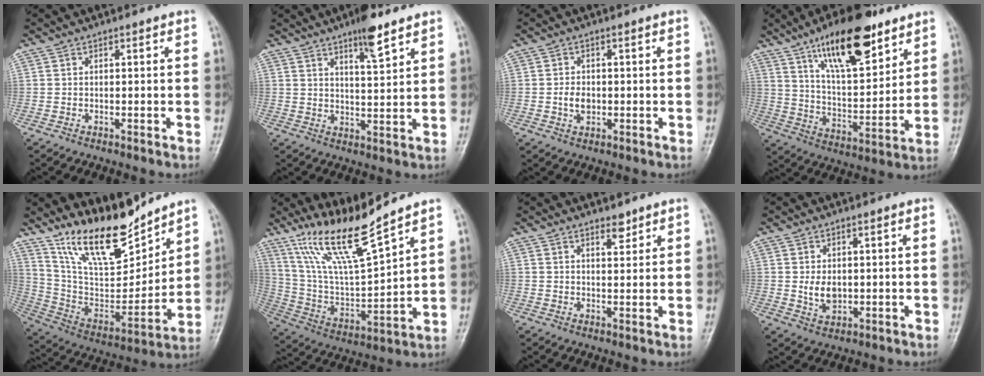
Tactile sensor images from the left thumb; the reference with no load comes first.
{"total": 7.0, "force": [4.9, 1.5, 4.8], "torque": [-0.067, -0.032, 0.076]}
{"total": 3.2, "force": [-0.4, 2.3, 2.2], "torque": [-0.035, 0.004, -0.008]}
{"total": 19.2, "force": [11.7, 7.0, 13.5], "torque": [-0.183, -0.058, 0.203]}
{"total": 18.4, "force": [14.8, 5.9, 9.2], "torque": [-0.115, -0.095, 0.279]}
{"total": 14.7, "force": [11.7, 1.0, 8.9], "torque": [-0.160, -0.069, 0.236]}
{"total": 2.5, "force": [1.9, 1.0, 1.2], "torque": [-0.010, -0.013, 0.031]}
{"total": 4.2, "force": [0.3, 2.8, 3.2], "torque": [-0.046, -0.009, 0.012]}